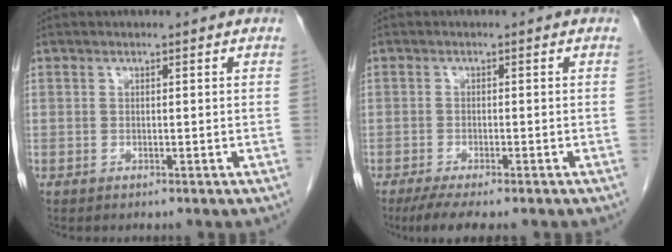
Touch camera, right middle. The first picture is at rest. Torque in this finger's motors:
{"motor_torque": [1.10, -0.90, 0.33, 0.11]}